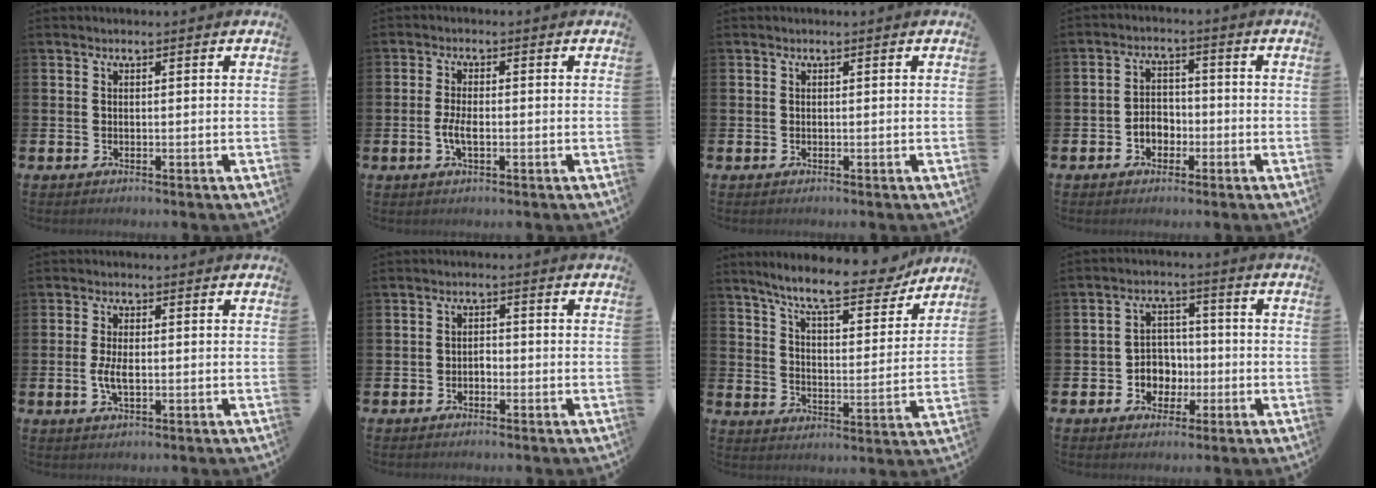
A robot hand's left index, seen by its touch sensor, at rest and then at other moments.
{"total": 2.9, "force": [-0.7, 1.2, 2.6], "torque": [-0.045, 0.002, -0.014]}
{"total": 0.0}
{"total": 3.4, "force": [-1.7, 2.6, 1.4], "torque": [-0.022, 0.005, -0.039]}
{"total": 3.3, "force": [-0.3, 1.5, 2.9], "torque": [-0.061, 0.000, -0.010]}
{"total": 1.4, "force": [-1.0, 1.0, 0.4], "torque": [-0.009, 0.003, -0.022]}
{"total": 9.8, "force": [8.6, 1.7, 4.3], "torque": [-0.103, -0.048, 0.147]}
{"total": 4.5, "force": [-1.0, 4.2, 1.1], "torque": [-0.035, 0.006, -0.024]}